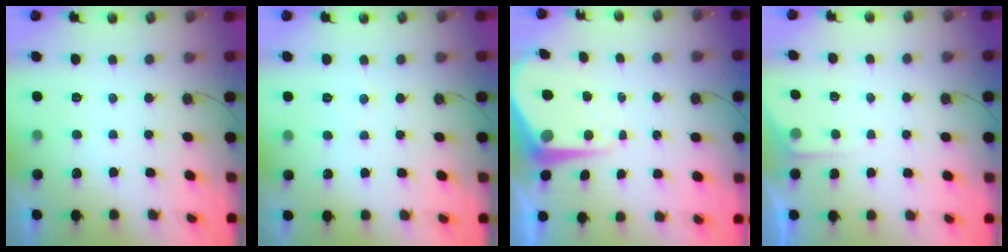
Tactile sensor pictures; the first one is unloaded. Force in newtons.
{"total": 4.3, "press": 4.3, "slide": 0.6}
{"total": 7.7, "press": 7.6, "slide": 0.6}
{"total": 3.4, "press": 3.3, "slide": 0.5}